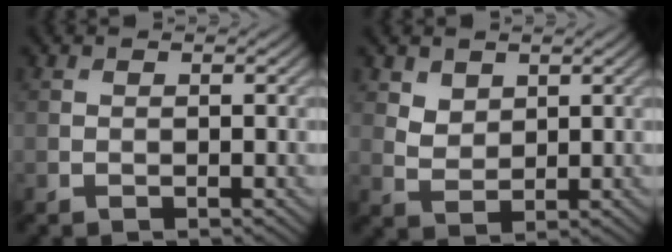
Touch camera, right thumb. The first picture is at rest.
{"total": 2.9, "force": [1.9, 2.0, 1.1], "torque": [-0.030, -0.008, 0.037]}